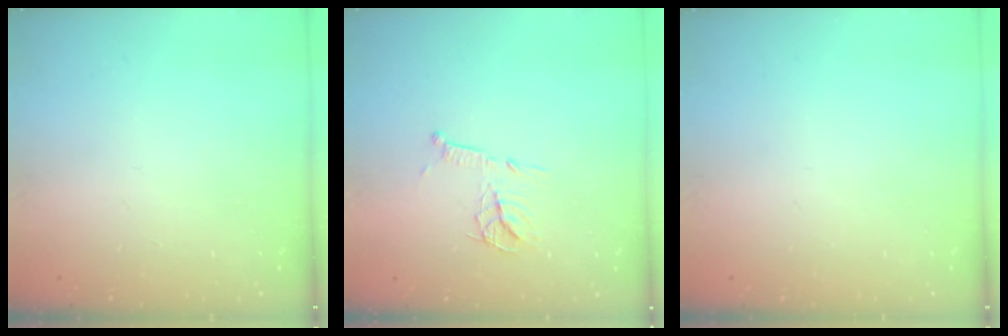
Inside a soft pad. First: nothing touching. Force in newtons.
{"total": 11.7, "press": 11.7, "slide": 0.7}
{"total": 0.0}